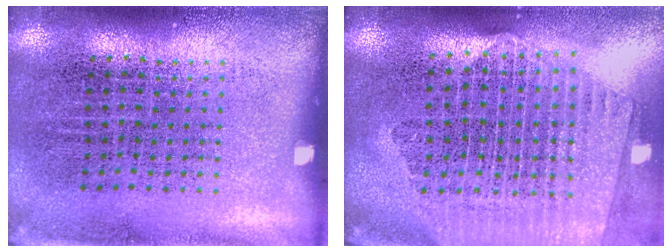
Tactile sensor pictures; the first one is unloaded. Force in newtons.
{"total": 2.3, "press": 2.0, "slide": 1.2}